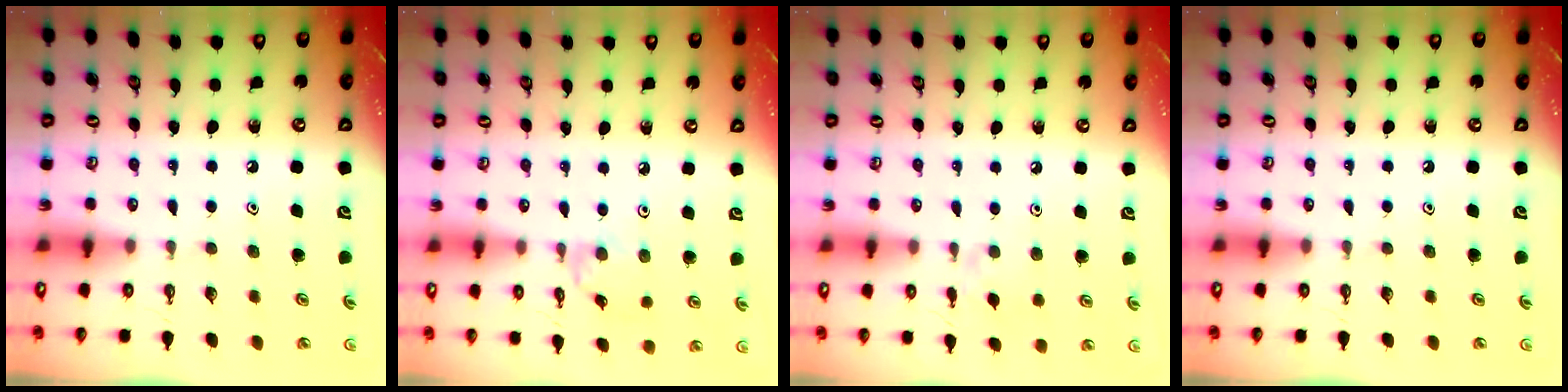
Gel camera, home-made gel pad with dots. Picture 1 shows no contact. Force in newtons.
{"total": 2.6, "press": 2.5, "slide": 0.5}
{"total": 2.1, "press": 2.0, "slide": 0.4}
{"total": 0.0}